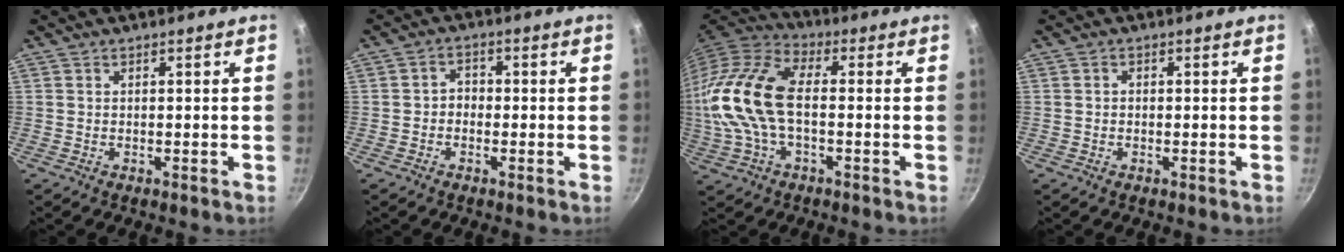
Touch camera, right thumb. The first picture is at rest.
{"total": 2.8, "force": [-0.7, 2.3, 1.4], "torque": [-0.007, 0.014, -0.018]}
{"total": 18.1, "force": [-0.4, 9.6, 15.4], "torque": [-0.309, 0.026, -0.022]}
{"total": 0.9, "force": [-0.1, 0.8, 0.5], "torque": [-0.008, 0.005, -0.002]}